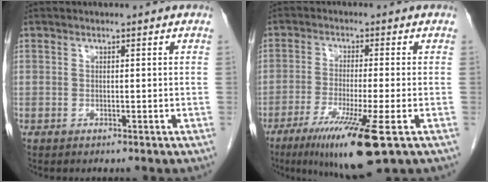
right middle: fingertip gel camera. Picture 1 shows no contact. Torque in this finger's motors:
{"motor_torque": [1.40, -0.74, 0.26, 0.15]}